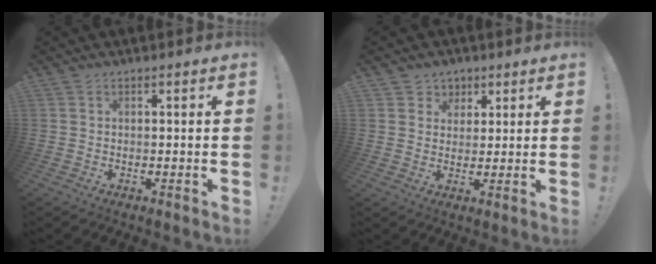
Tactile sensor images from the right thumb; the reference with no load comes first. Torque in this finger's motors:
{"motor_torque": [-0.20, -0.12, -0.27, 0.18, 0.03]}